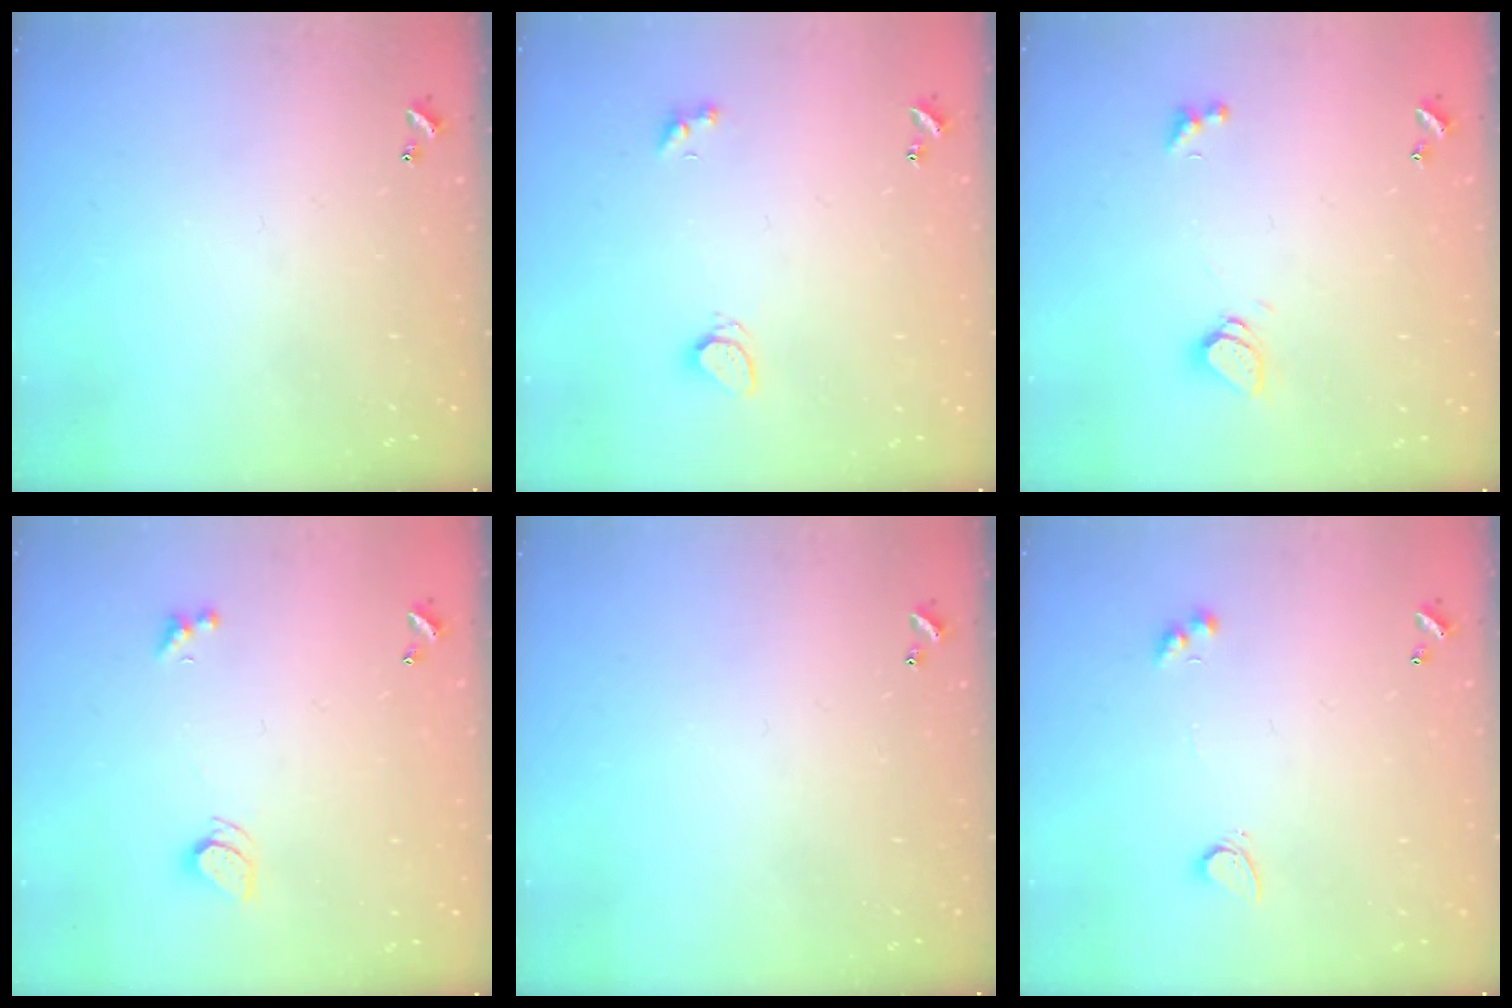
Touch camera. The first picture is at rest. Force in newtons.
{"total": 2.1, "press": 2.0, "slide": 0.6}
{"total": 1.6, "press": 1.5, "slide": 0.4}
{"total": 2.5, "press": 2.4, "slide": 0.6}
{"total": 0.0}
{"total": 2.9, "press": 2.6, "slide": 1.3}